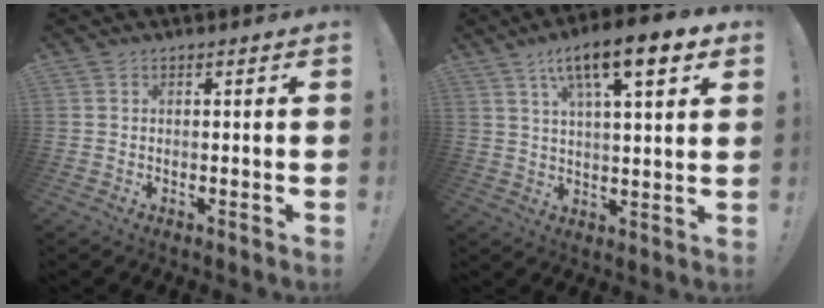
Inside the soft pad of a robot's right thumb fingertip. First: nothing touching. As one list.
[{"total": 13.2, "force": [6.9, 3.0, 10.8], "torque": [-0.164, -0.030, 0.107]}]